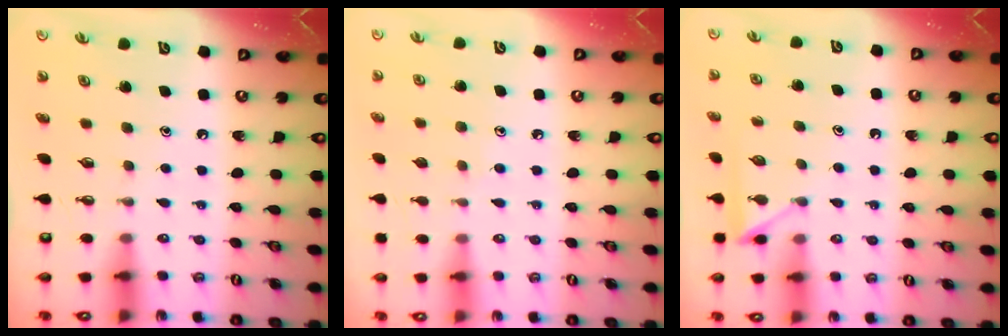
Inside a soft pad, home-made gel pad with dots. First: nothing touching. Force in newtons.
{"total": 5.0, "press": 5.0, "slide": 0.5}
{"total": 5.2, "press": 5.2, "slide": 0.6}